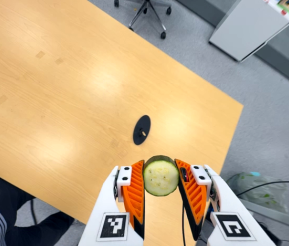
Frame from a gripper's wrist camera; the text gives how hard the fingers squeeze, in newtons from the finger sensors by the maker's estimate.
{"total": 10.5, "left": 10.1, "right": 10.8}